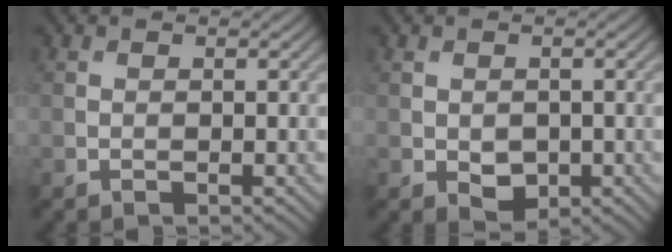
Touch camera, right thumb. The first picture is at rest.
{"total": 2.4, "force": [-0.5, 1.7, 1.6], "torque": [-0.031, -0.010, -0.004]}